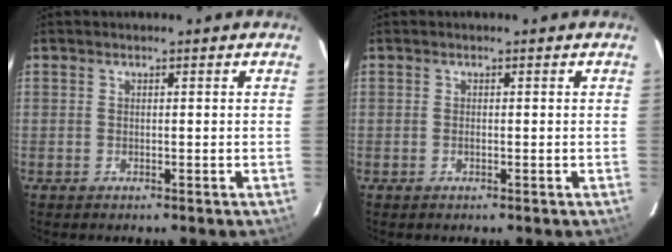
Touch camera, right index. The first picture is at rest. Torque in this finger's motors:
{"motor_torque": [0.12, -0.04, 0.06, 0.02]}